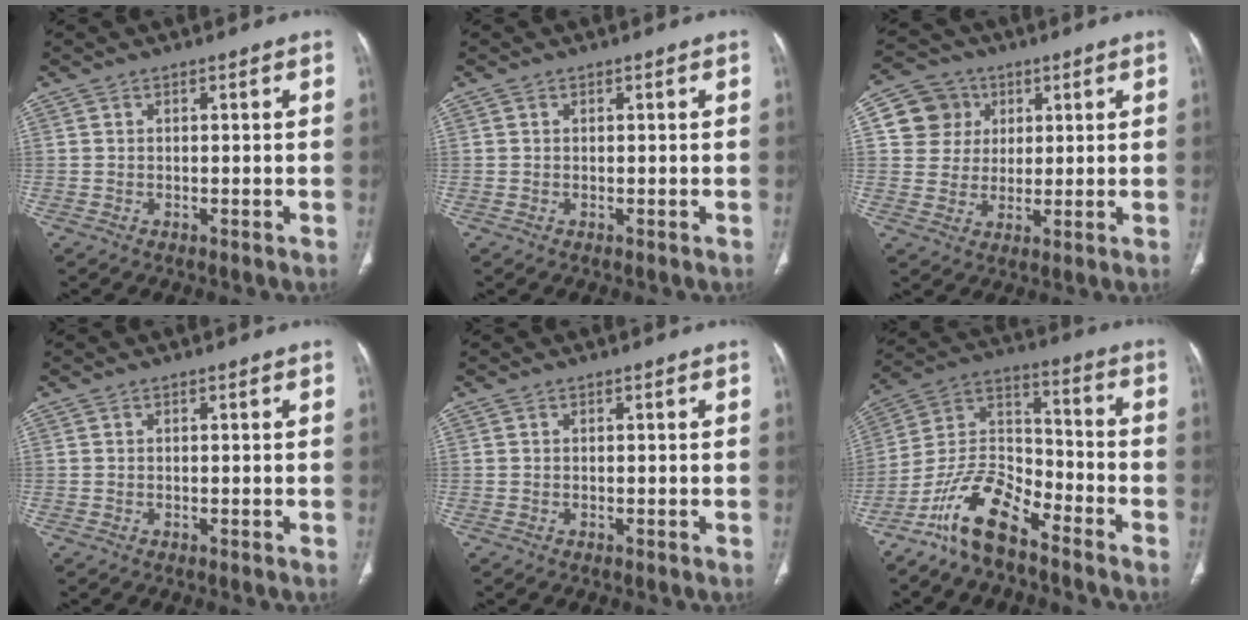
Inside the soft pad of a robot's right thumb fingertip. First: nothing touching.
{"total": 0.0}
{"total": 8.8, "force": [2.7, 8.2, 1.8], "torque": [0.003, -0.001, 0.046]}
{"total": 0.0}
{"total": 0.0}
{"total": 12.5, "force": [-9.2, 4.6, 7.1], "torque": [-0.127, 0.076, -0.185]}